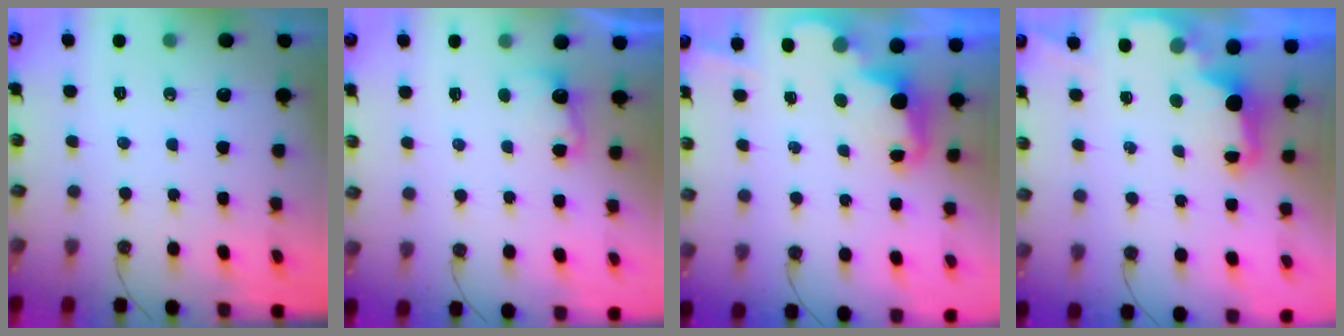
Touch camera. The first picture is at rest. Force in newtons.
{"total": 3.8, "press": 3.6, "slide": 1.0}
{"total": 2.6, "press": 2.5, "slide": 0.6}
{"total": 2.3, "press": 2.2, "slide": 0.8}